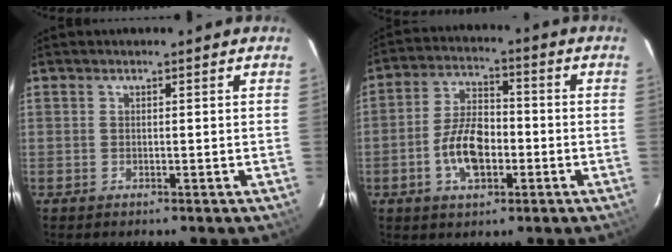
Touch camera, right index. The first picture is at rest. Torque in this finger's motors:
{"motor_torque": [0.32, -0.09, 0.26, 0.07]}